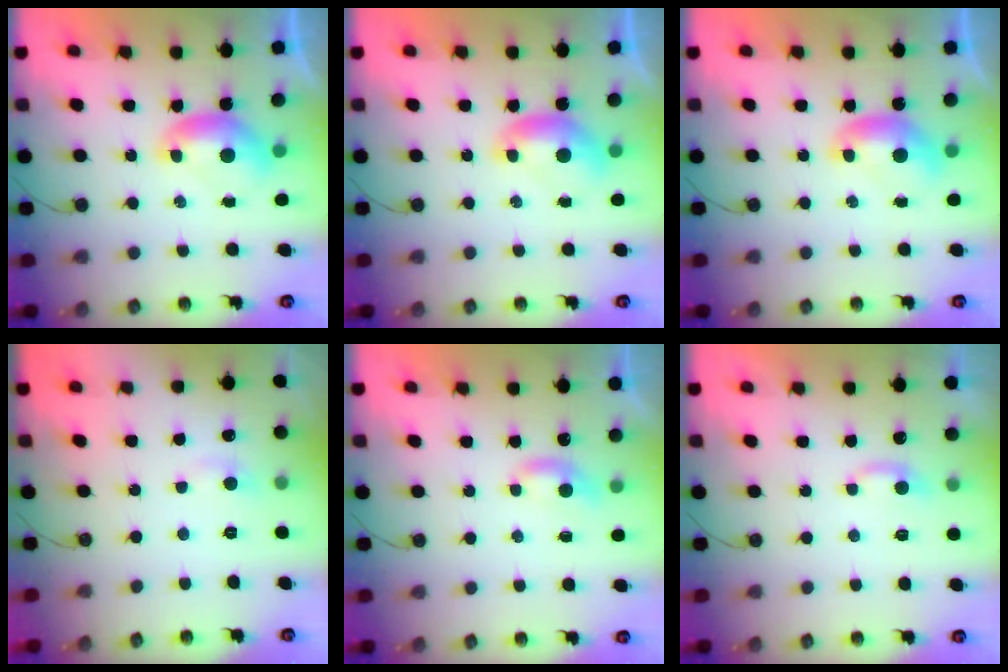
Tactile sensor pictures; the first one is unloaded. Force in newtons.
{"total": 0.0}
{"total": 0.0}
{"total": 1.1, "press": 0.8, "slide": 0.8}
{"total": 2.4, "press": 2.4, "slide": 0.4}
{"total": 2.3, "press": 2.2, "slide": 0.5}